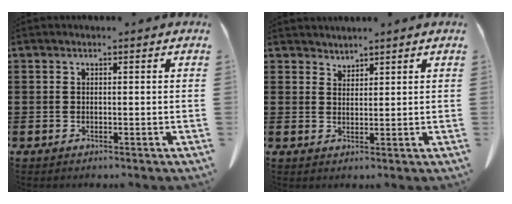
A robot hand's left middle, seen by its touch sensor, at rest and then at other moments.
{"total": 1.7, "force": [1.7, 0.2, -0.3], "torque": [0.000, 0.000, 0.034]}